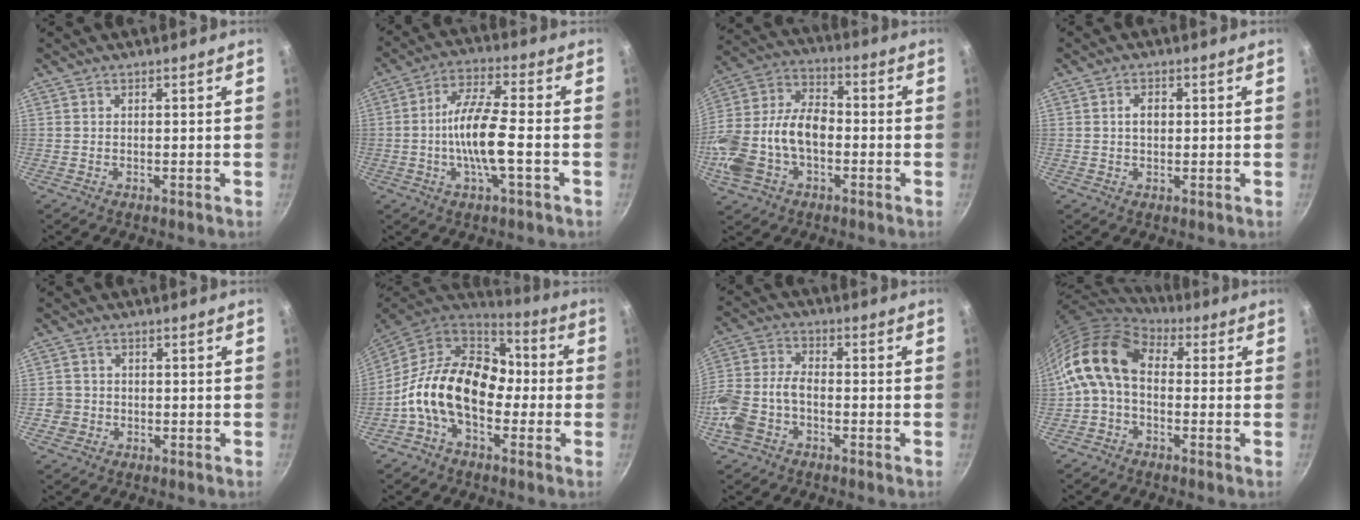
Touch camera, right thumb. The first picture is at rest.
{"total": 10.8, "force": [-2.2, 2.6, 10.2], "torque": [-0.194, 0.024, -0.052]}
{"total": 18.9, "force": [-3.6, 12.3, 13.8], "torque": [-0.267, 0.046, -0.074]}
{"total": 2.7, "force": [0.3, 1.8, 1.9], "torque": [-0.021, 0.005, 0.004]}
{"total": 3.0, "force": [-0.9, 2.8, 0.5], "torque": [0.006, 0.016, -0.013]}
{"total": 18.2, "force": [-2.4, 12.1, 13.3], "torque": [-0.193, 0.041, -0.065]}
{"total": 10.4, "force": [-4.1, 6.4, 7.2], "torque": [-0.154, 0.035, -0.093]}
{"total": 12.4, "force": [0.5, 8.2, 9.3], "torque": [-0.168, 0.022, -0.013]}